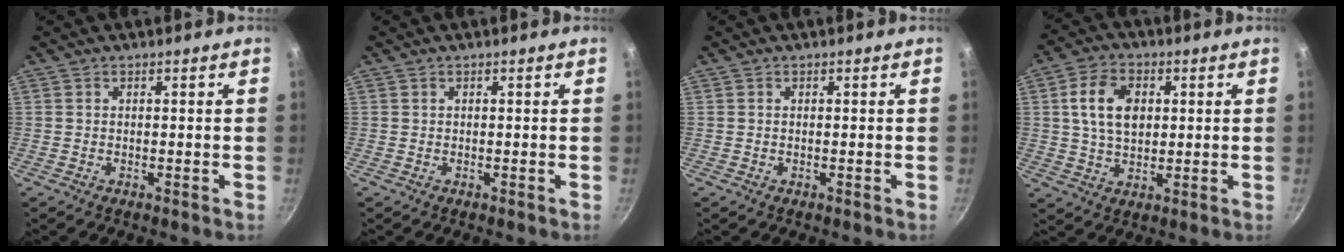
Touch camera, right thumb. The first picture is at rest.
{"total": 0.0}
{"total": 0.0}
{"total": 9.7, "force": [1.9, 6.6, 6.9], "torque": [-0.111, 0.003, 0.031]}